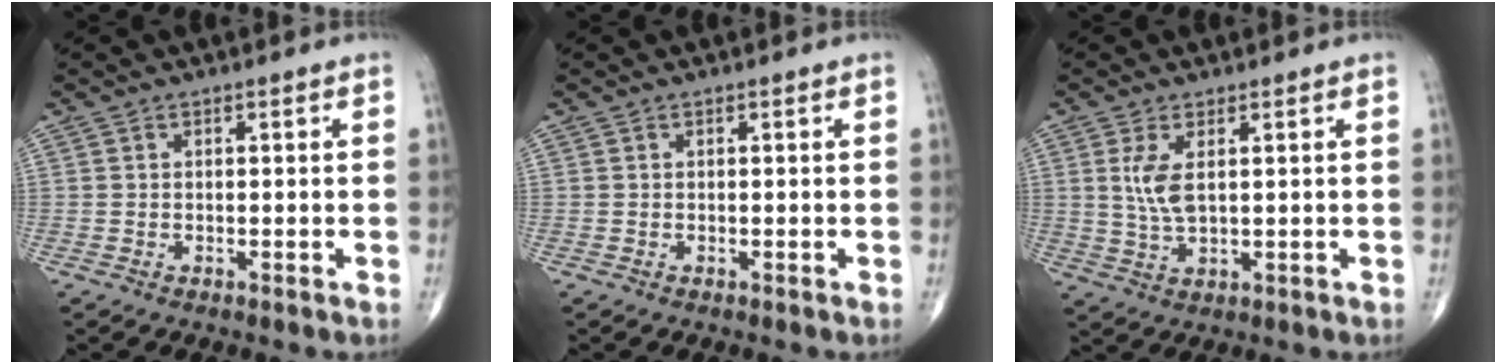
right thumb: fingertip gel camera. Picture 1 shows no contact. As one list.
[{"total": 0.0}, {"total": 5.0, "force": [1.3, 1.9, 4.5], "torque": [-0.099, -0.011, 0.032]}]